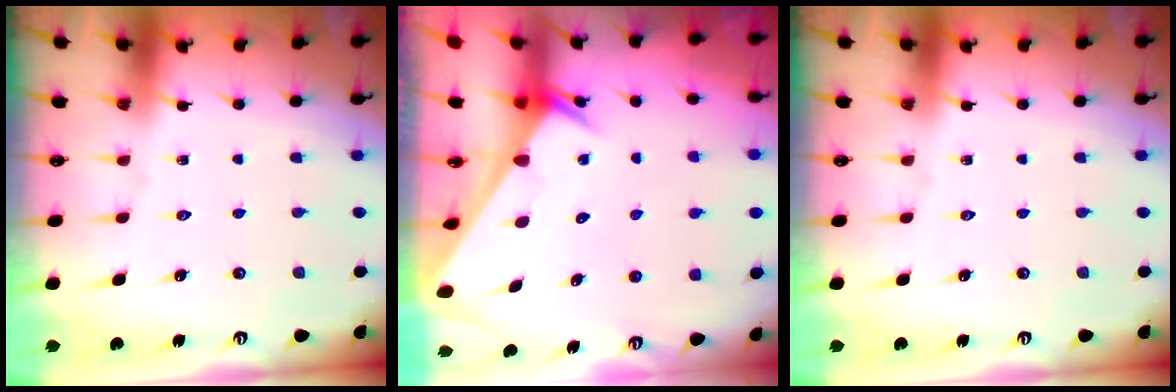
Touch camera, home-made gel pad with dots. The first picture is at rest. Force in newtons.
{"total": 2.5, "press": 2.5, "slide": 0.1}
{"total": 0.0}